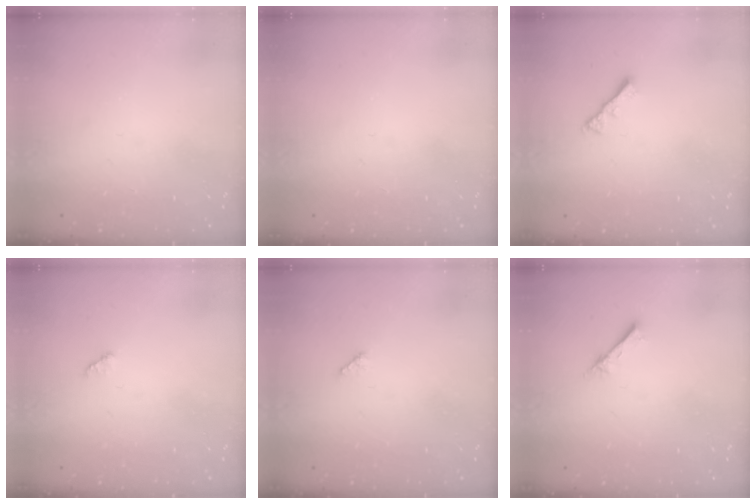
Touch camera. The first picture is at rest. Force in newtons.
{"total": 0.0}
{"total": 2.8, "press": 2.8, "slide": 0.6}
{"total": 1.3, "press": 1.3, "slide": 0.2}
{"total": 2.9, "press": 2.9, "slide": 0.4}
{"total": 2.7, "press": 2.6, "slide": 0.3}